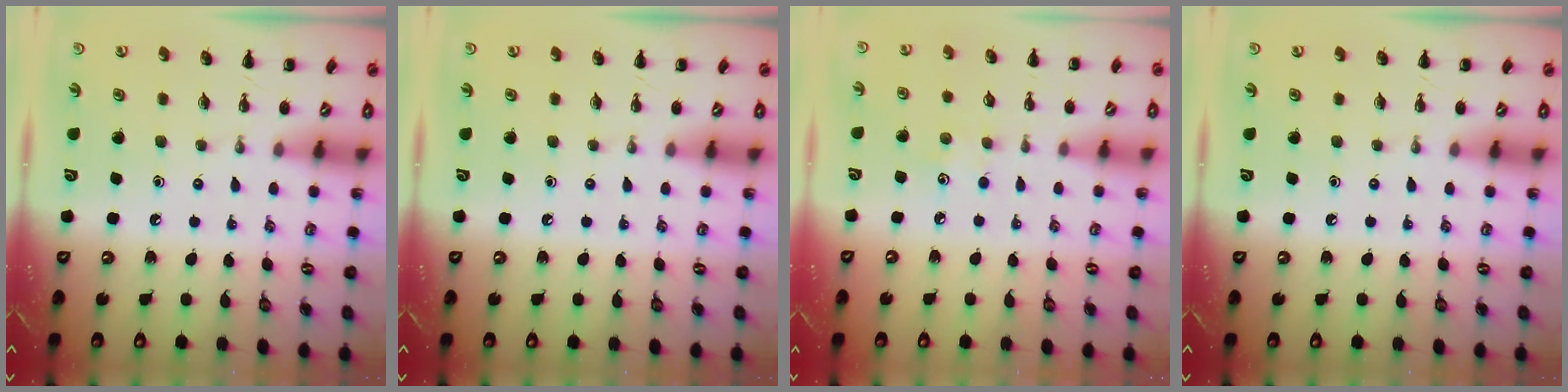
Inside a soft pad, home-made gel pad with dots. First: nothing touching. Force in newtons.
{"total": 0.0}
{"total": 2.9, "press": 2.9, "slide": 0.6}
{"total": 0.0}